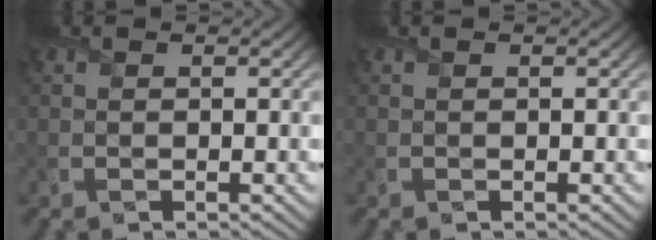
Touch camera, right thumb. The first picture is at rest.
{"total": 0.0}